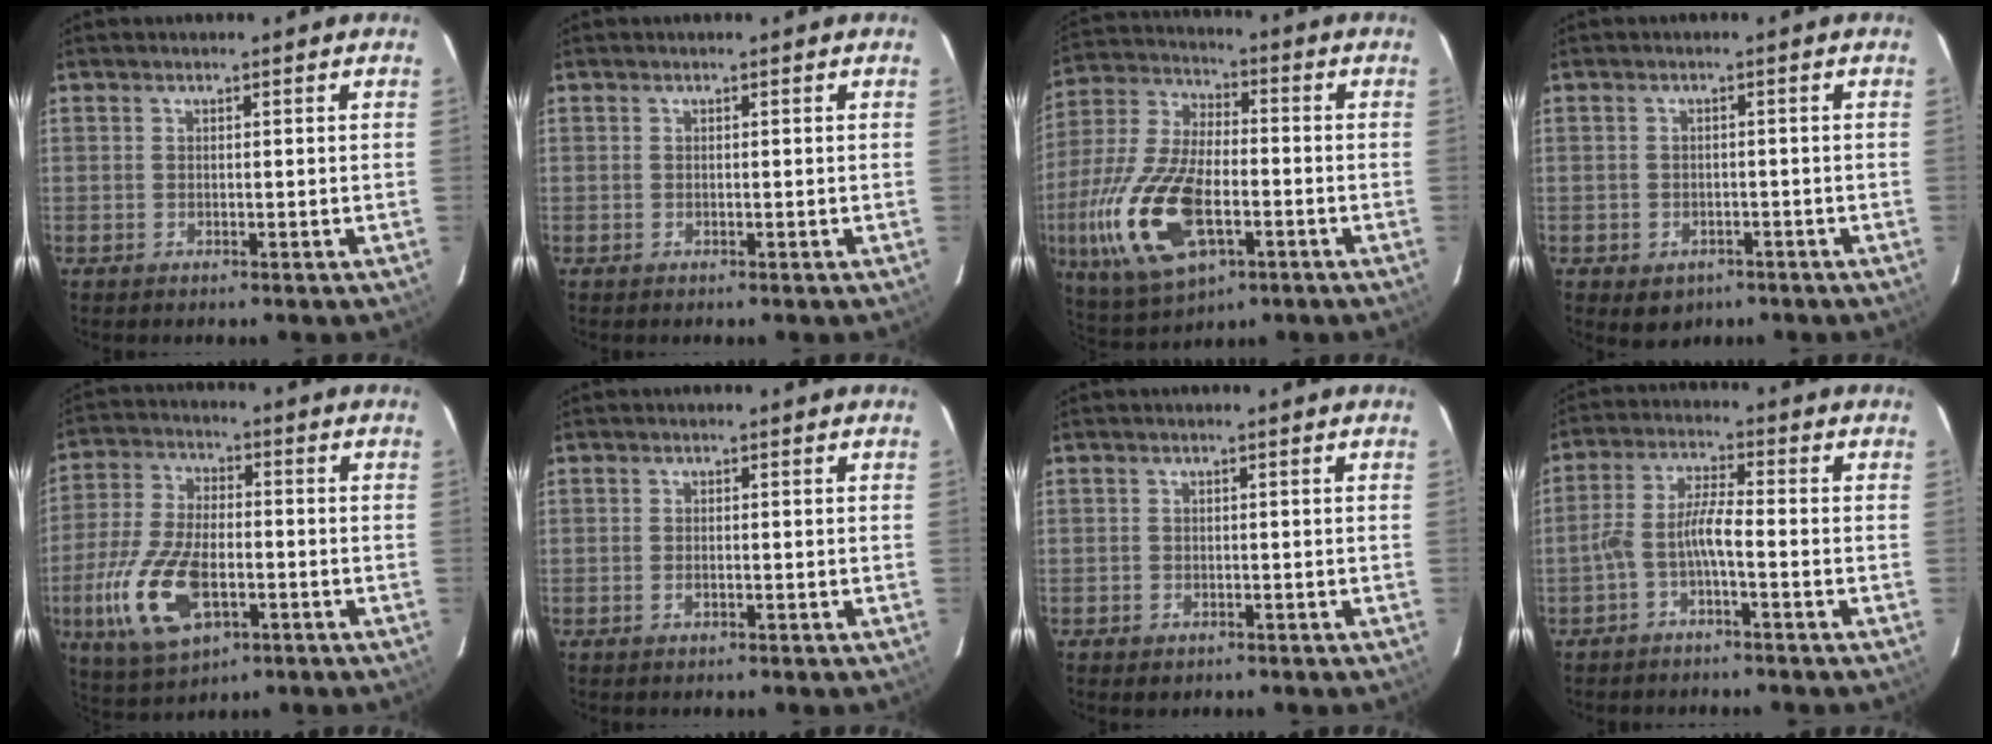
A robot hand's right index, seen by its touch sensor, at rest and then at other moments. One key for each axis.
{"total": 0.0}
{"total": 21.2, "fx": -6.5, "fy": 10.3, "fz": 17.3, "tx": -0.392, "ty": -0.024, "tz": -0.110}
{"total": 4.5, "fx": -2.2, "fy": 3.6, "fz": 1.5, "tx": -0.032, "ty": 0.003, "tz": -0.019}
{"total": 16.2, "fx": -5.3, "fy": 8.1, "fz": 13.0, "tx": -0.290, "ty": -0.013, "tz": -0.092}
{"total": 1.1, "fx": -0.5, "fy": 0.6, "fz": 0.8, "tx": -0.016, "ty": -0.002, "tz": -0.009}
{"total": 1.7, "fx": -0.9, "fy": 1.4, "fz": 0.5, "tx": -0.009, "ty": 0.001, "tz": -0.011}
{"total": 5.1, "fx": -2.4, "fy": 0.6, "fz": 4.5, "tx": -0.103, "ty": 0.015, "tz": -0.045}